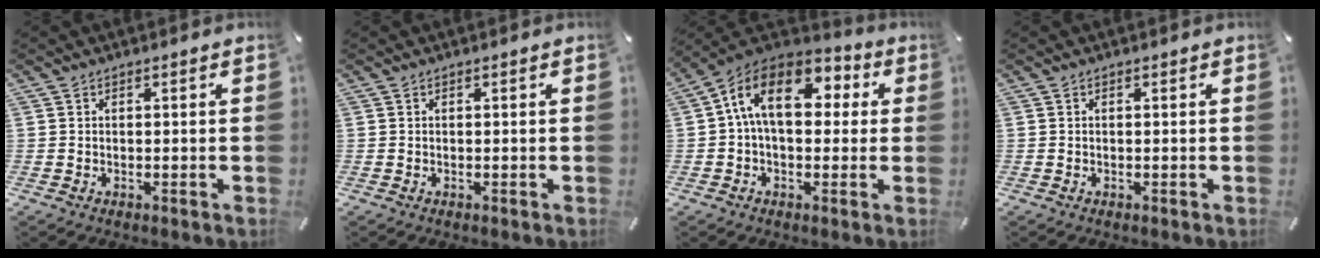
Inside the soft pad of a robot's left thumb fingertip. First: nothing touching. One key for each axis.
{"total": 0.0}
{"total": 14.8, "fx": 3.0, "fy": 9.0, "fz": 11.4, "tx": -0.210, "ty": 0.004, "tz": 0.050}
{"total": 0.0}